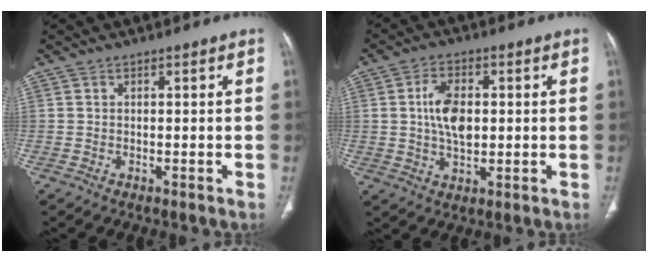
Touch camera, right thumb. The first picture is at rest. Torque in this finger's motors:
{"motor_torque": [1.16, 1.10, 1.16, -0.18, 0.17]}